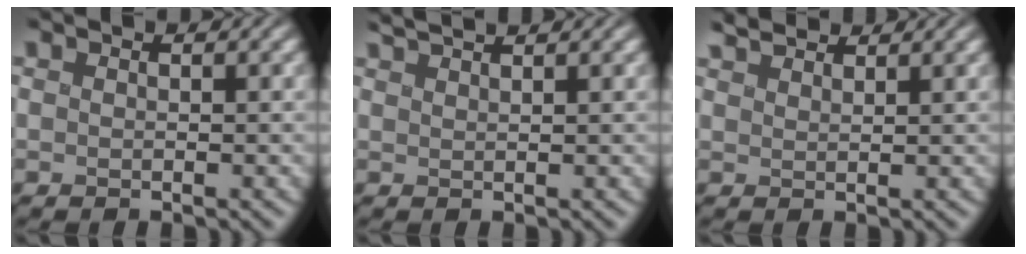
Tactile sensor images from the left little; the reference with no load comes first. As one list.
[{"total": 3.0, "force": [2.6, 0.5, 1.5], "torque": [-0.016, 0.019, 0.026]}, {"total": 3.7, "force": [3.4, 0.9, 1.3], "torque": [-0.015, 0.016, 0.038]}]